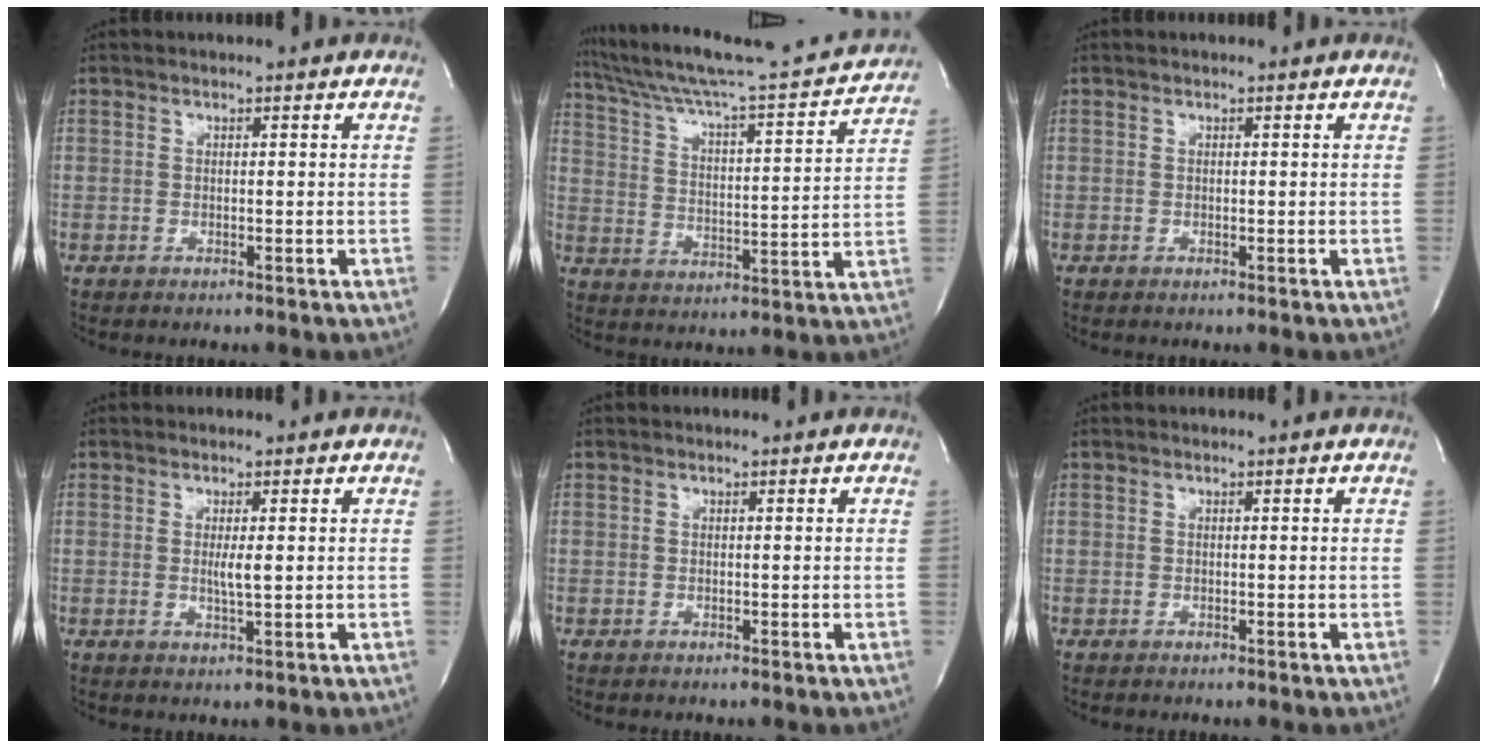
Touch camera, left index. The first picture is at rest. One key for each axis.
{"total": 21.2, "fx": 19.9, "fy": 0.0, "fz": 7.3, "tx": -0.125, "ty": -0.034, "tz": 0.286}
{"total": 0.0}
{"total": 2.1, "fx": 0.1, "fy": 0.0, "fz": 2.1, "tx": -0.042, "ty": -0.006, "tz": 0.002}
{"total": 0.0}
{"total": 0.0}